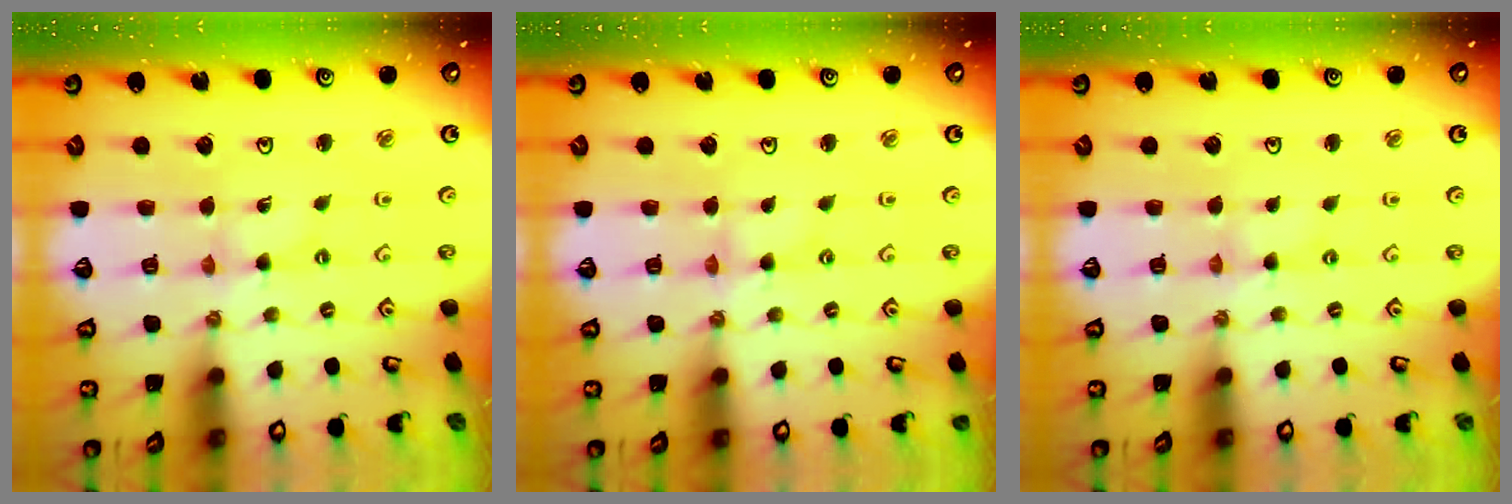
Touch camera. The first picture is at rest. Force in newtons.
{"total": 1.6, "press": 1.6, "slide": 0.2}
{"total": 0.0}